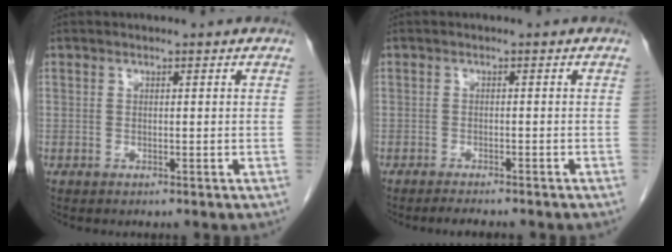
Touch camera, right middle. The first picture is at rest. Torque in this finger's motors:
{"motor_torque": [-0.09, 0.09, 0.02, 0.01]}